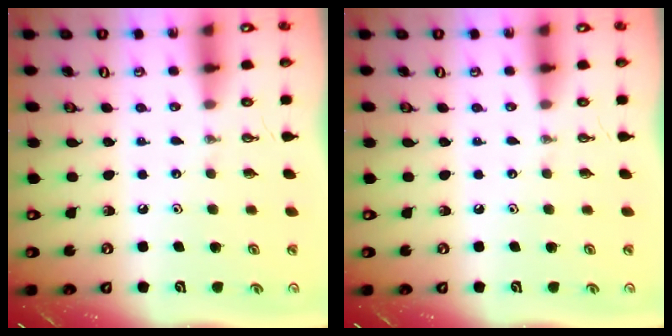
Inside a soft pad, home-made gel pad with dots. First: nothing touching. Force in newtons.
{"total": 0.0}